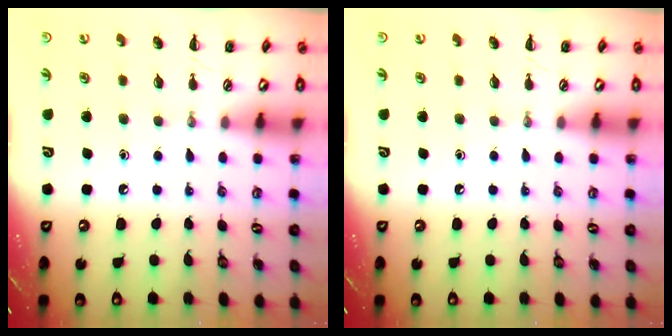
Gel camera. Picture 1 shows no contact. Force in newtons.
{"total": 0.0}